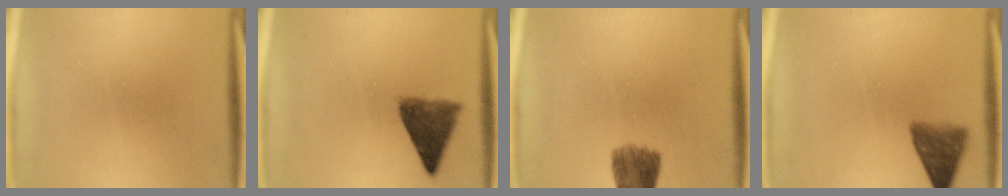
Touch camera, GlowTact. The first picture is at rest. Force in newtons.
{"total": 7.7}
{"total": 6.6}
{"total": 5.2}